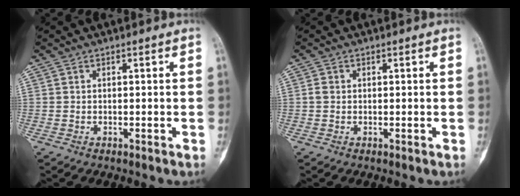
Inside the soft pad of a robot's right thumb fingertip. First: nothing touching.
{"total": 1.0, "force": [0.0, 0.9, 0.5], "torque": [-0.007, 0.003, -0.001]}